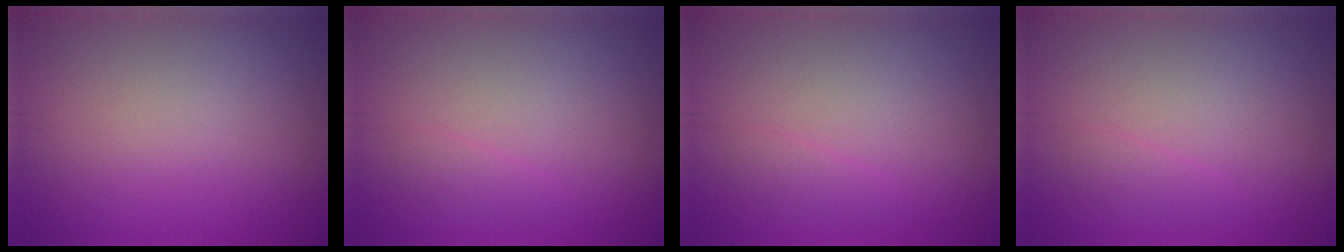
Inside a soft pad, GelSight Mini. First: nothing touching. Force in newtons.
{"total": 0.8, "press": 0.8, "slide": 0.0}
{"total": 0.8, "press": 0.8, "slide": 0.0}
{"total": 0.8, "press": 0.8, "slide": 0.0}